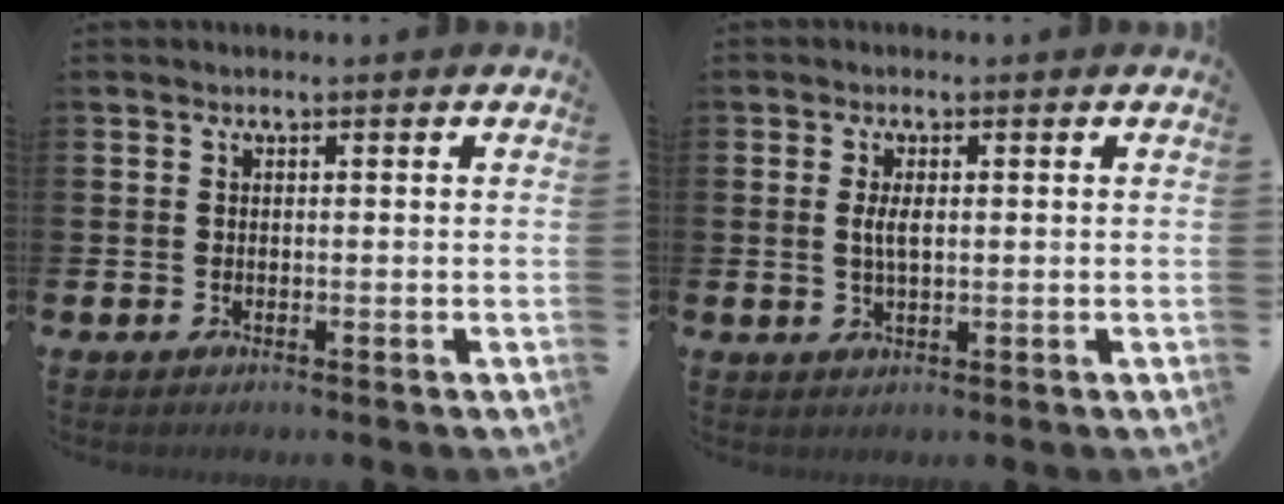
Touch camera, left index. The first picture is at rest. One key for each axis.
{"total": 2.6, "fx": 0.4, "fy": 1.0, "fz": 2.3, "tx": -0.046, "ty": 0.005, "tz": 0.005}